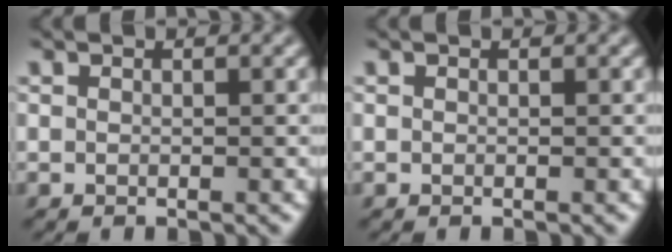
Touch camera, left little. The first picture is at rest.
{"total": 0.0}